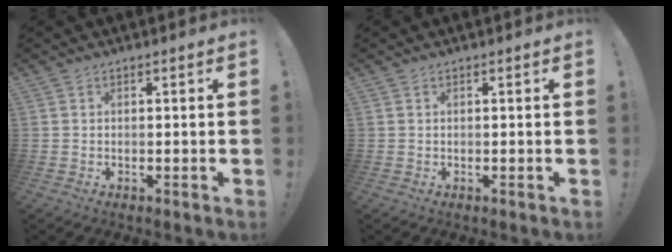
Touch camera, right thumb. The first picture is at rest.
{"total": 0.0}